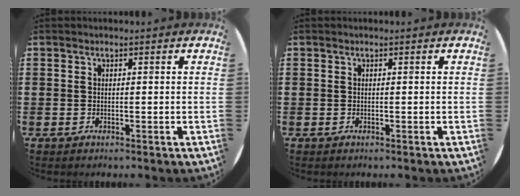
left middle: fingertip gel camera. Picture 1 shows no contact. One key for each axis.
{"total": 0.0}